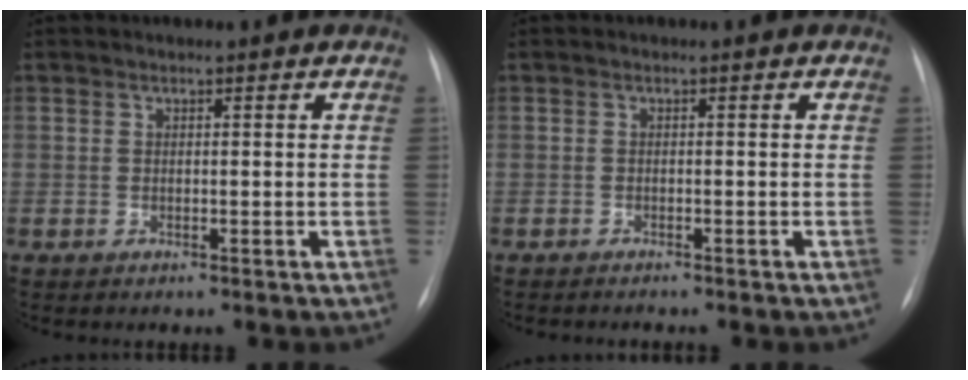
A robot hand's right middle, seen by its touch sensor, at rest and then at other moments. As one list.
[{"total": 1.1, "force": [-1.0, -0.1, 0.3], "torque": [-0.007, -0.002, -0.014]}]